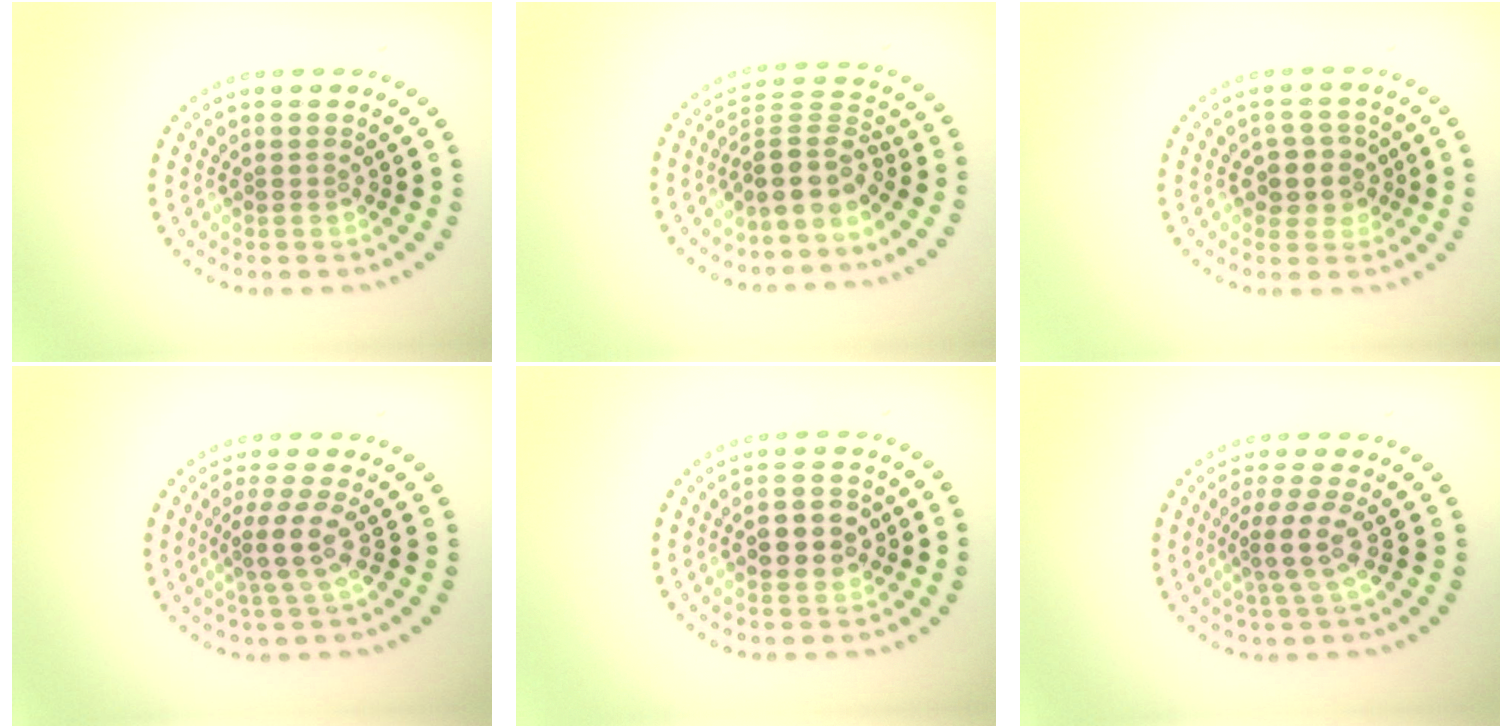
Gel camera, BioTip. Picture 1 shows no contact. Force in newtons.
{"total": 4.1, "press": 3.2, "slide": 2.5}
{"total": 2.9, "press": 2.6, "slide": 1.2}
{"total": 2.9, "press": 2.2, "slide": 1.9}
{"total": 4.4, "press": 4.4, "slide": 0.3}
{"total": 2.9, "press": 2.2, "slide": 1.9}